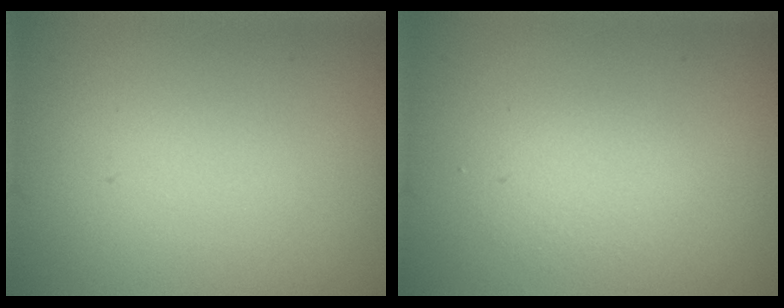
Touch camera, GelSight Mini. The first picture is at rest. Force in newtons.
{"total": 1.6, "press": 1.6, "slide": 0.1}